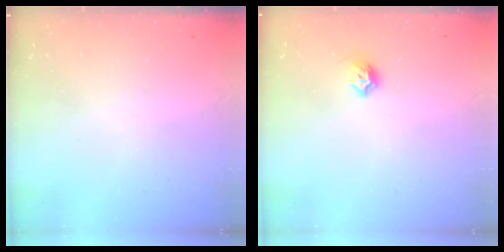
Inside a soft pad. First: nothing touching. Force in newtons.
{"total": 6.0, "press": 5.9, "slide": 1.1}